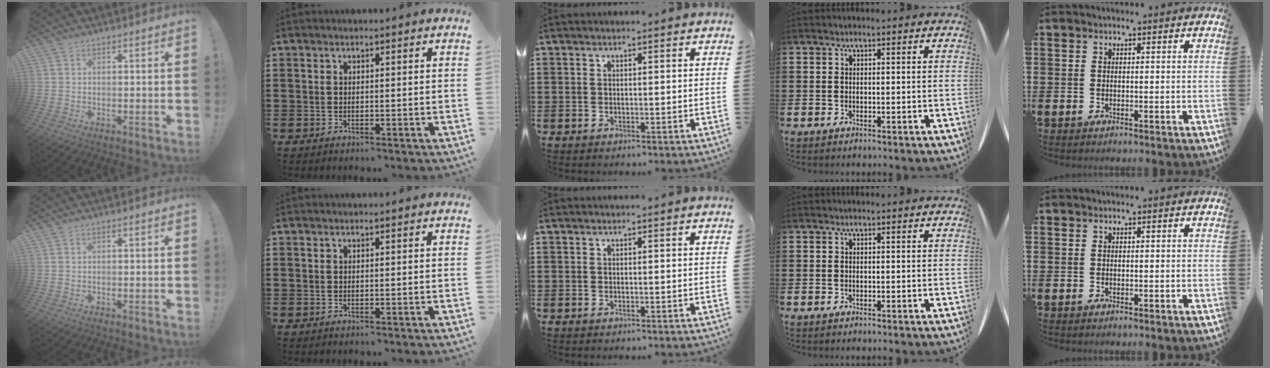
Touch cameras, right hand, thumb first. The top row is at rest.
{}